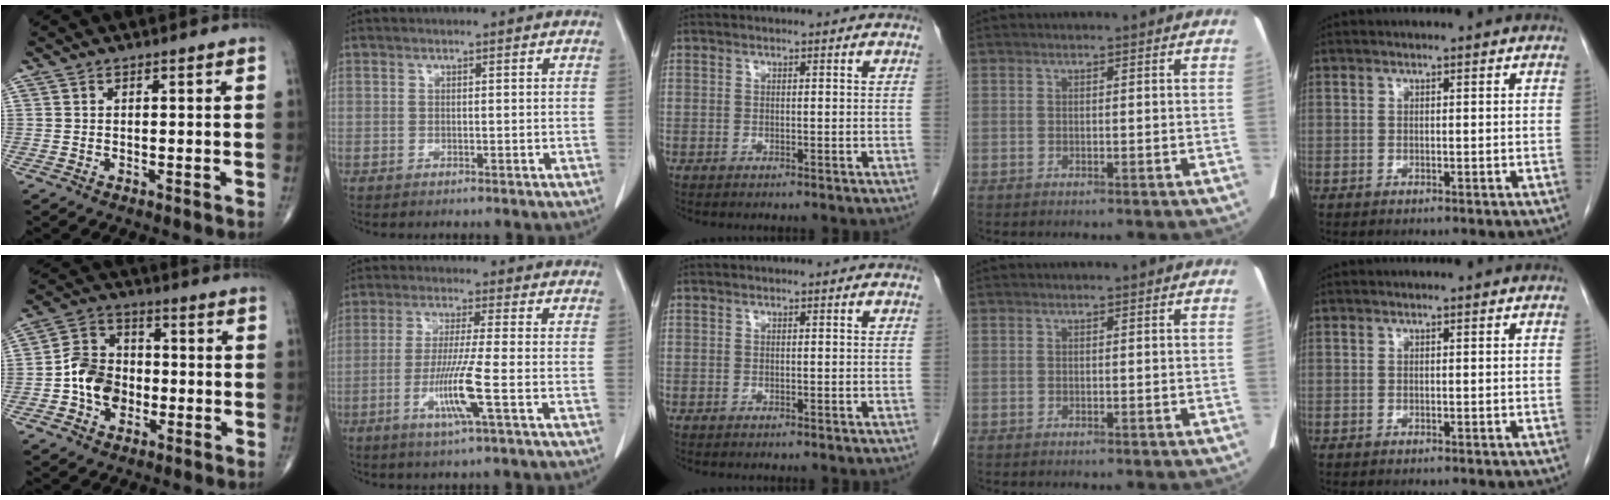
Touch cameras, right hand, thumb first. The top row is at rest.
{"thumb": {"total": 9.9, "force": [-2.1, 7.7, 5.9], "torque": [-0.081, 0.030, -0.046]}, "index": {"total": 8.0, "force": [-2.6, -1.0, 7.5], "torque": [-0.147, -0.016, -0.051]}}